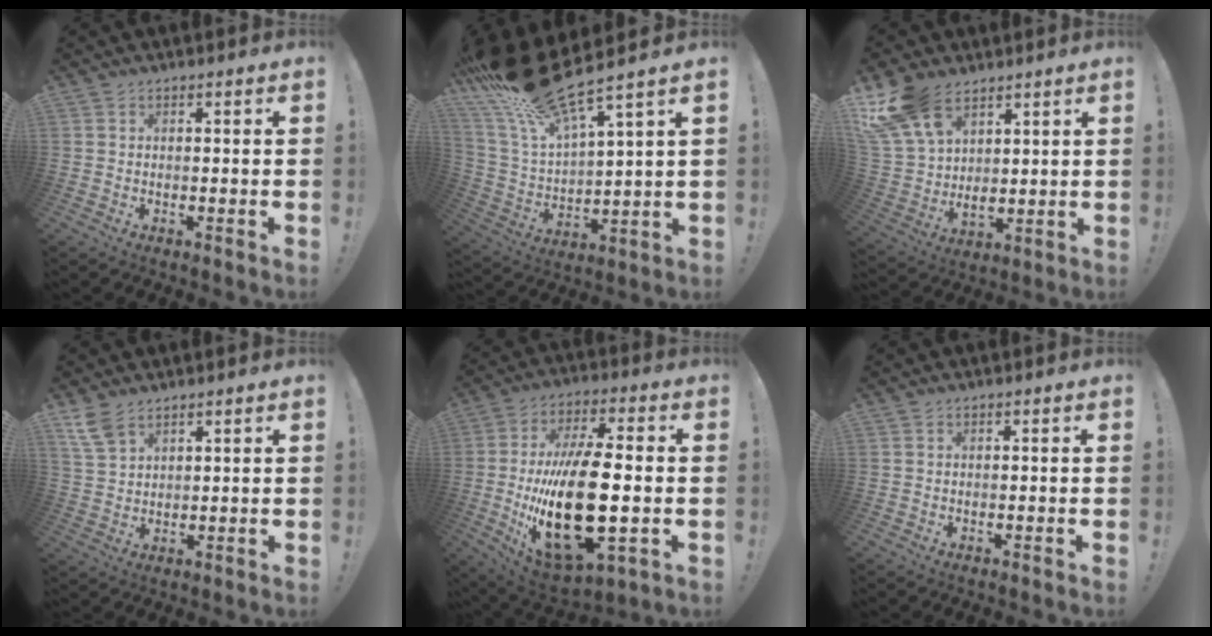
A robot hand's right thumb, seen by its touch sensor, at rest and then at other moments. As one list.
[{"total": 18.8, "force": [15.8, 3.4, 9.7], "torque": [-0.189, -0.103, 0.273]}, {"total": 17.0, "force": [10.2, 10.6, 8.6], "torque": [-0.187, -0.057, 0.195]}, {"total": 6.5, "force": [4.7, 2.9, 3.4], "torque": [-0.072, -0.016, 0.093]}, {"total": 27.0, "force": [-2.9, 11.8, 24.1], "torque": [-0.461, -0.005, -0.040]}, {"total": 0.0}]